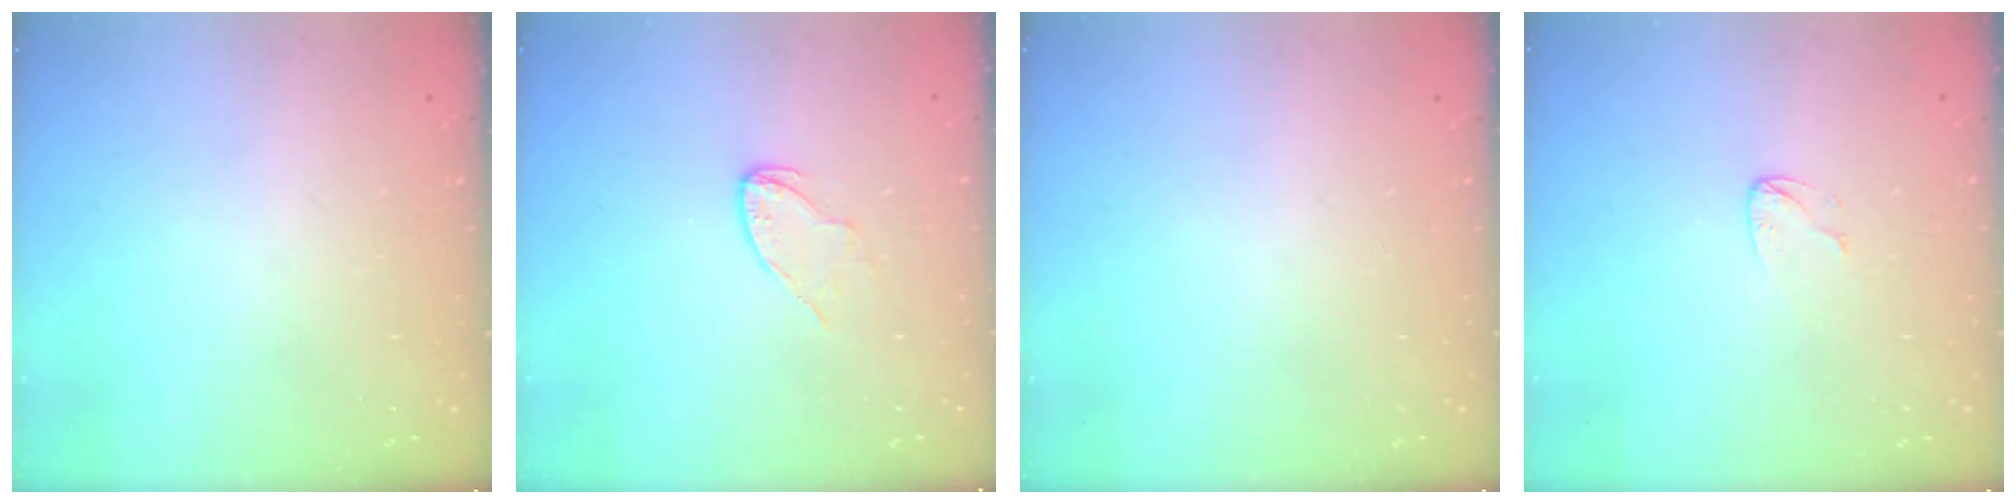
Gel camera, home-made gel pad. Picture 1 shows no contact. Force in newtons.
{"total": 4.9, "press": 4.9, "slide": 0.4}
{"total": 0.0}
{"total": 3.6, "press": 3.6, "slide": 0.3}